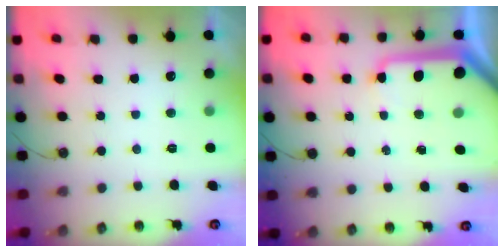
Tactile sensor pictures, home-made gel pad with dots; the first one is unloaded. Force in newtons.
{"total": 12.8, "press": 12.7, "slide": 1.3}